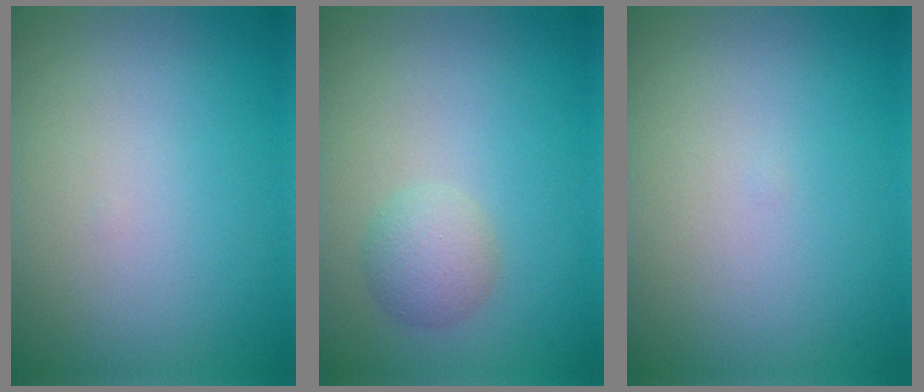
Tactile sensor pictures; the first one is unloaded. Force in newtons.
{"total": 2.2, "press": 2.2, "slide": 0.1}
{"total": 0.0}